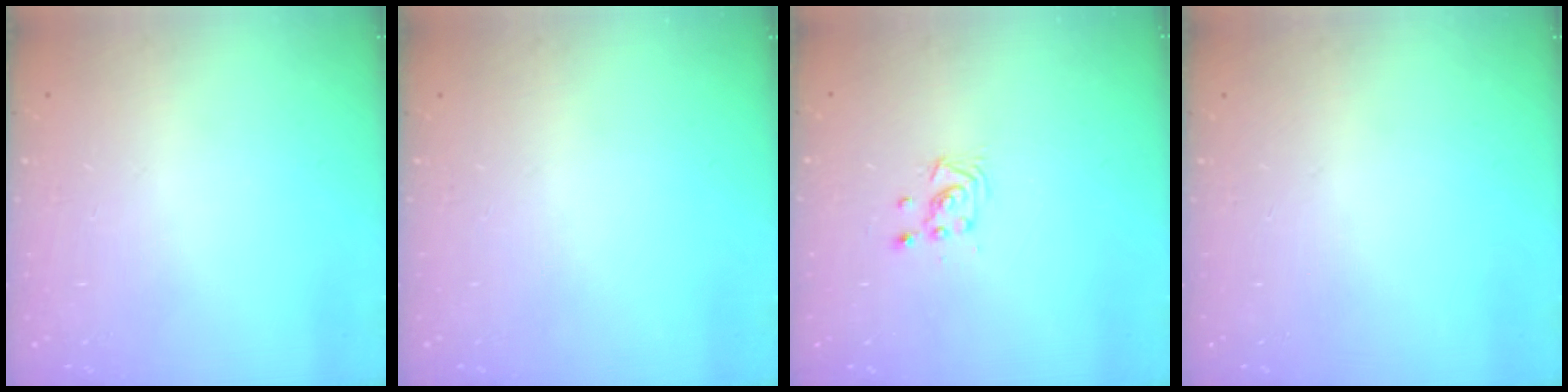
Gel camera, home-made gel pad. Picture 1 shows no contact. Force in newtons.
{"total": 0.0}
{"total": 3.0, "press": 2.9, "slide": 0.5}
{"total": 0.0}